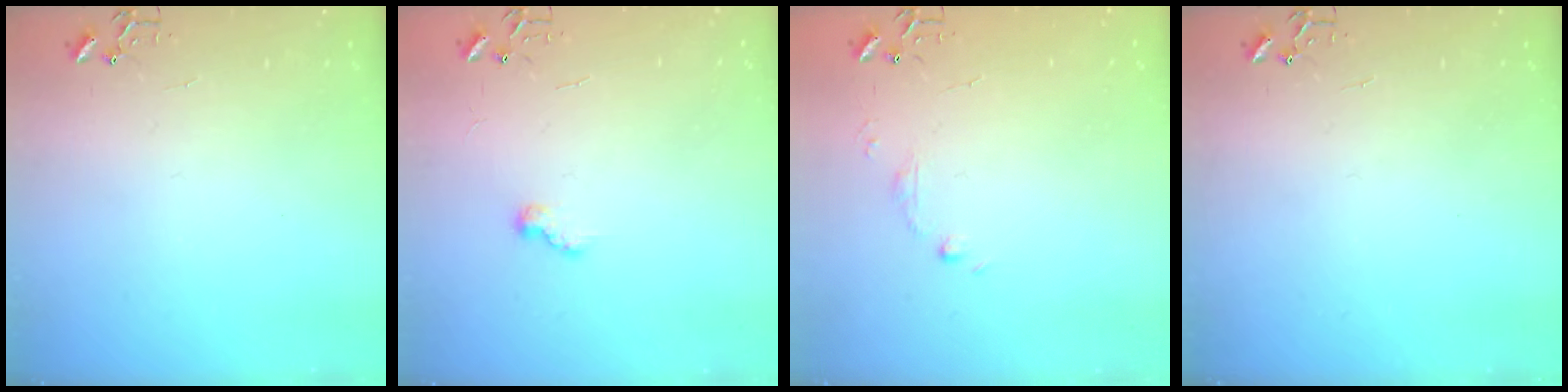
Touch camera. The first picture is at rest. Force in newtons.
{"total": 7.5, "press": 7.5, "slide": 0.7}
{"total": 5.1, "press": 5.0, "slide": 0.8}
{"total": 0.0}